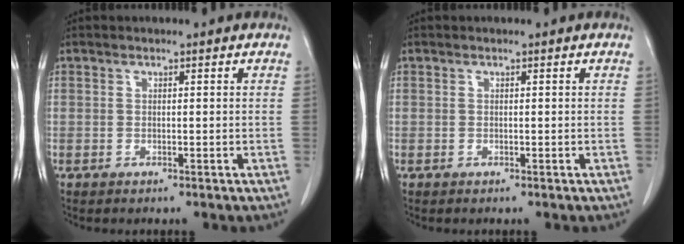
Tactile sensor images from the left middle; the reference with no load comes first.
{"total": 0.0}